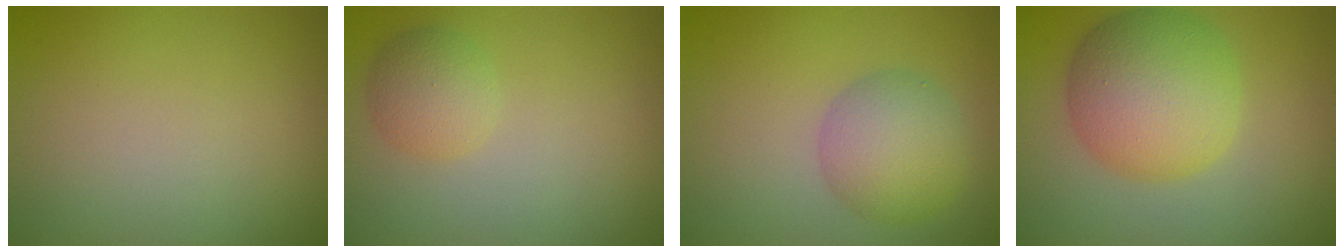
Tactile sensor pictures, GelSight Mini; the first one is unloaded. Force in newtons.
{"total": 2.5, "press": 2.5, "slide": 0.2}
{"total": 4.8, "press": 4.8, "slide": 0.2}
{"total": 7.8, "press": 7.8, "slide": 0.1}